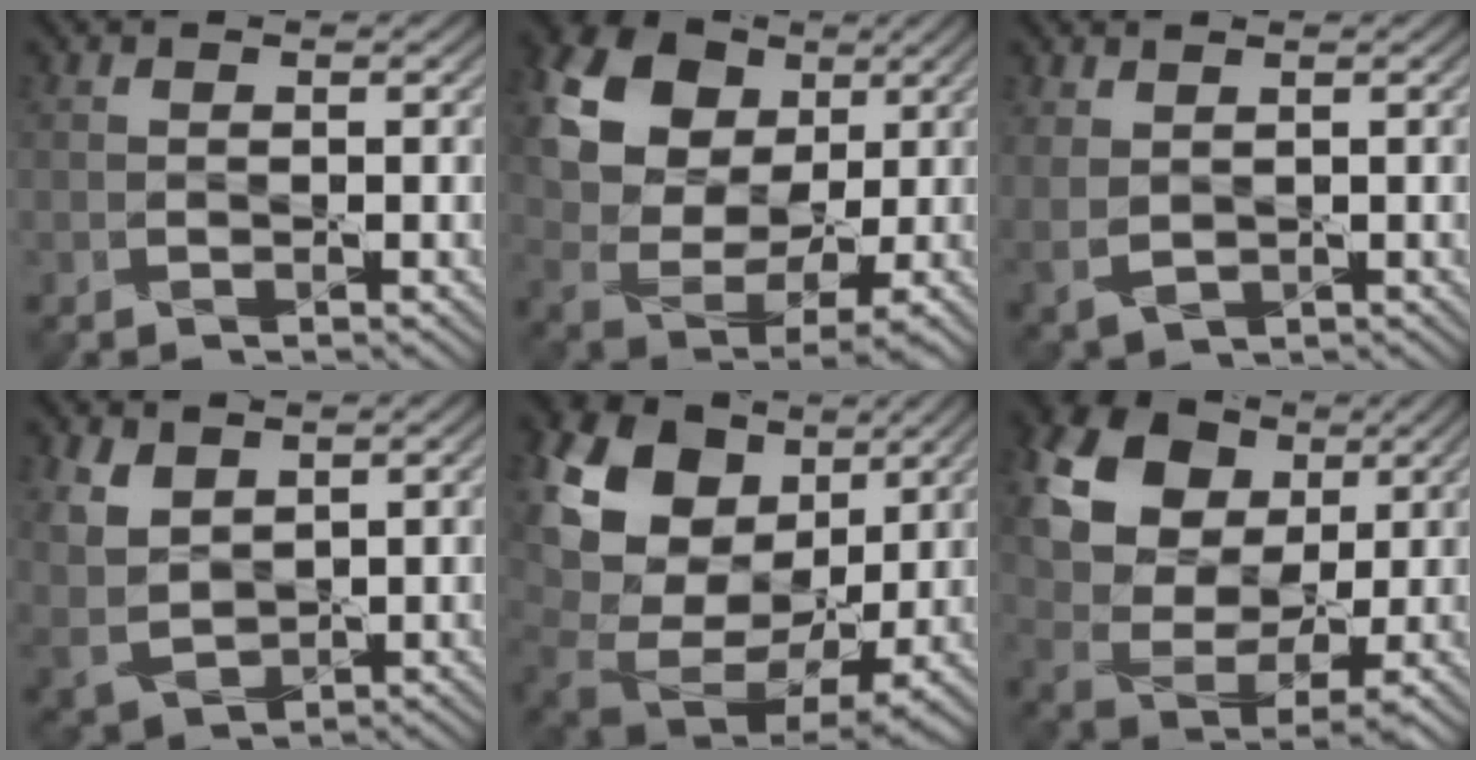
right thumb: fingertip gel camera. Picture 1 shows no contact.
{"total": 18.8, "force": [8.1, 13.4, 10.5], "torque": [-0.252, 0.054, 0.156]}
{"total": 2.6, "force": [1.1, 1.6, 1.8], "torque": [-0.054, -0.003, 0.030]}
{"total": 5.9, "force": [3.0, 3.8, 3.3], "torque": [-0.101, -0.005, 0.066]}
{"total": 18.7, "force": [7.9, 13.6, 10.2], "torque": [-0.277, 0.047, 0.158]}
{"total": 18.4, "force": [8.4, 12.6, 10.5], "torque": [-0.248, 0.056, 0.167]}